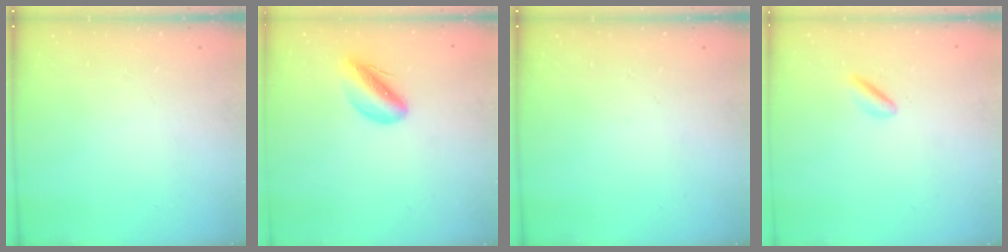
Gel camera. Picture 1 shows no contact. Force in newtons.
{"total": 8.1, "press": 7.7, "slide": 2.5}
{"total": 0.0}
{"total": 2.4, "press": 2.2, "slide": 1.0}